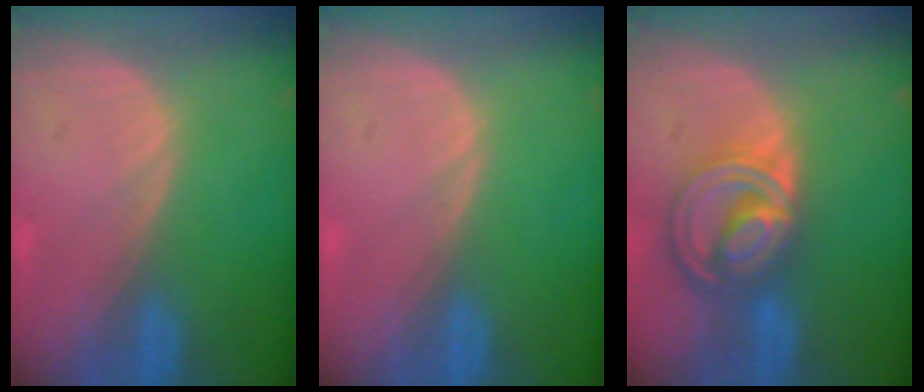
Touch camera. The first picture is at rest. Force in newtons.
{"total": 0.0}
{"total": 8.8, "press": 7.4, "slide": 4.7}